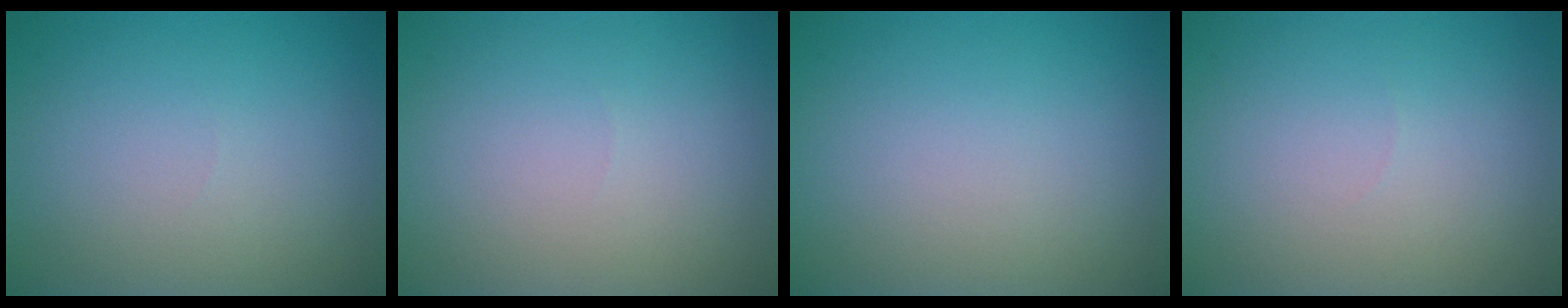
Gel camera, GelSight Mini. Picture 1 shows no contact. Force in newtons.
{"total": 0.0}
{"total": 0.0}
{"total": 0.0}